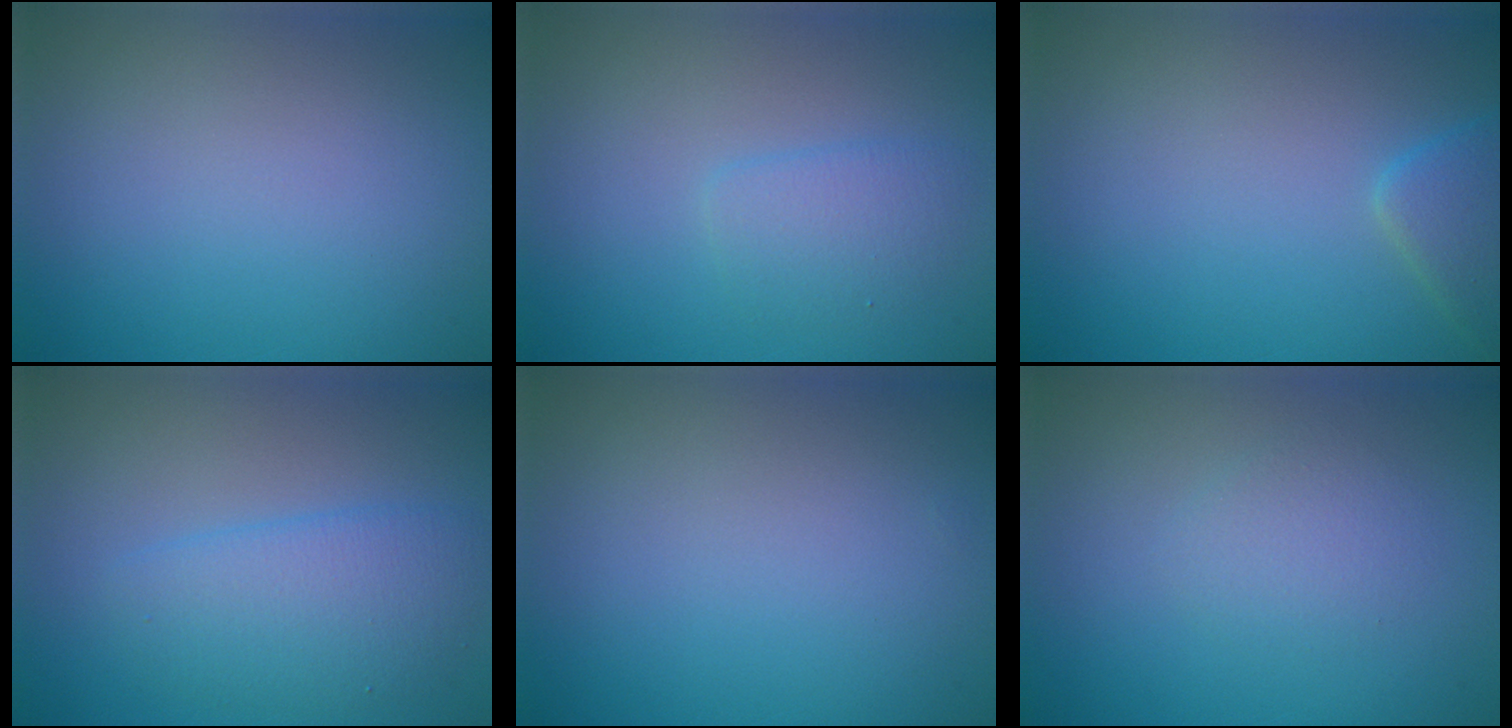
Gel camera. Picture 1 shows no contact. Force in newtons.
{"total": 1.9, "press": 1.9, "slide": 0.2}
{"total": 2.4, "press": 2.4, "slide": 0.1}
{"total": 3.7, "press": 3.7, "slide": 0.2}
{"total": 0.0}
{"total": 1.7, "press": 1.7, "slide": 0.0}